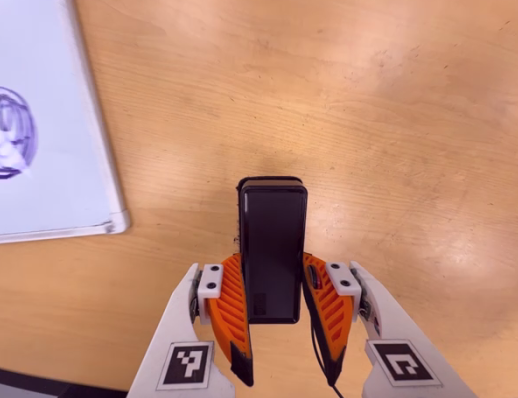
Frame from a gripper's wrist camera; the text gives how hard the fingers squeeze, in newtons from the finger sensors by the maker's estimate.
{"total": 5.3, "left": 3.6, "right": 6.9}